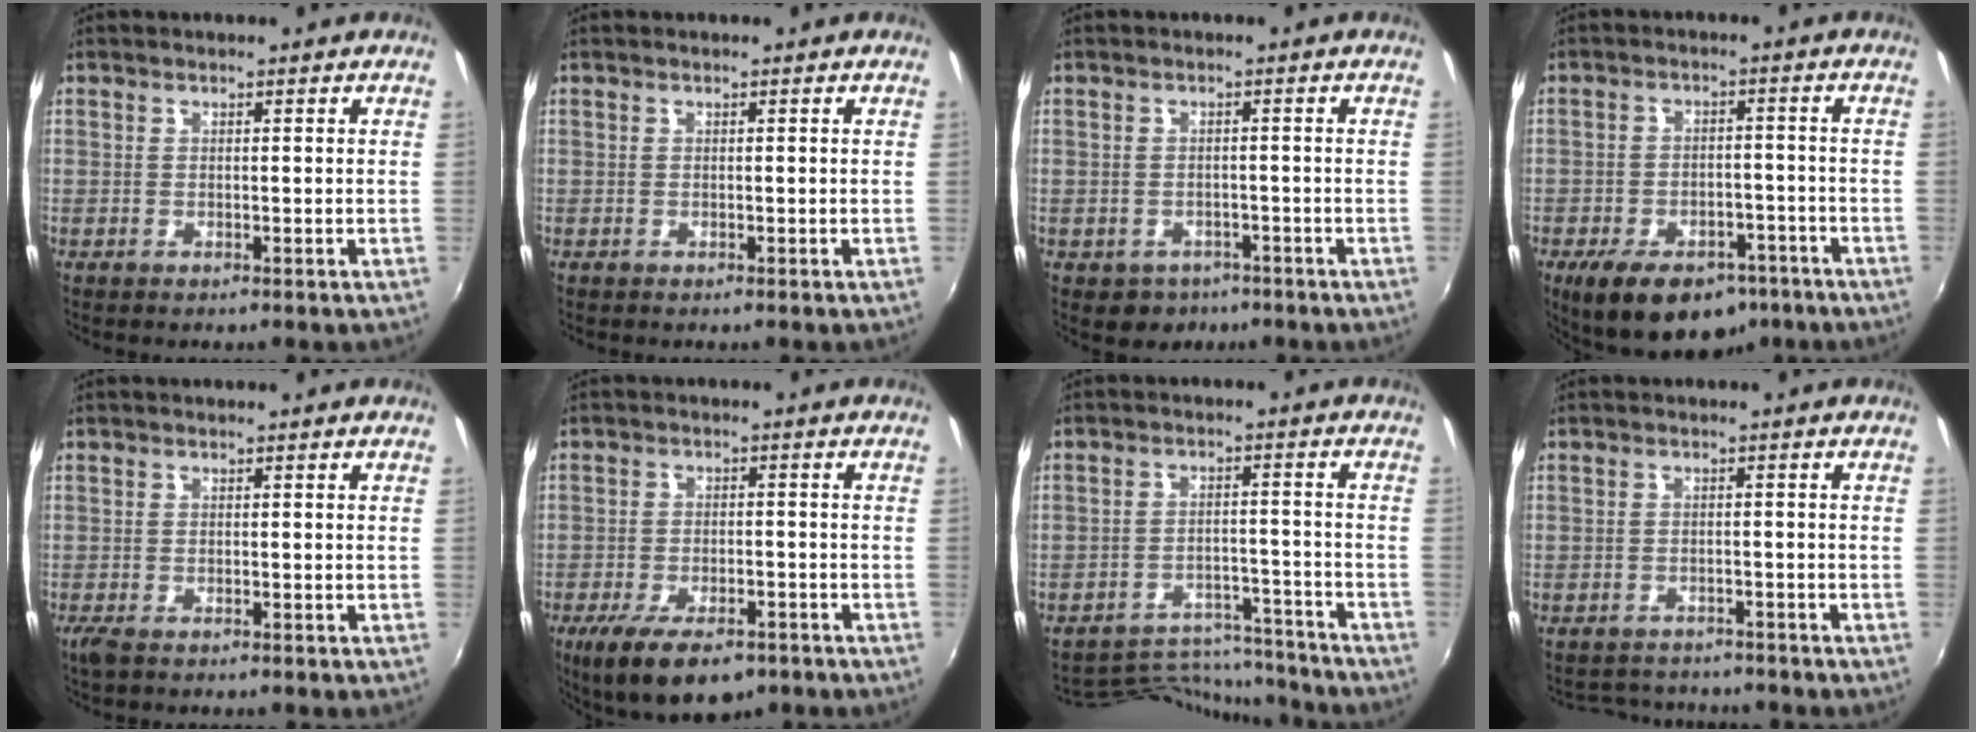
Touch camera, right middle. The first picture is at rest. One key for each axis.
{"total": 0.0}
{"total": 4.6, "fx": -2.6, "fy": 3.7, "fz": 1.1, "tx": -0.034, "ty": -0.005, "tz": -0.031}
{"total": 15.3, "fx": -10.1, "fy": 8.1, "fz": 8.2, "tx": -0.168, "ty": -0.010, "tz": -0.141}
{"total": 2.0, "fx": -1.4, "fy": 0.6, "fz": 1.3, "tx": -0.028, "ty": -0.009, "tz": -0.026}
{"total": 12.4, "fx": -8.1, "fy": 5.1, "fz": 7.9, "tx": -0.164, "ty": -0.035, "tz": -0.127}
{"total": 12.5, "fx": -12.2, "fy": 2.6, "fz": 1.2, "tx": -0.038, "ty": 0.021, "tz": -0.175}
{"total": 6.2, "fx": -5.7, "fy": 2.3, "fz": 0.9, "tx": -0.029, "ty": 0.006, "tz": -0.084}